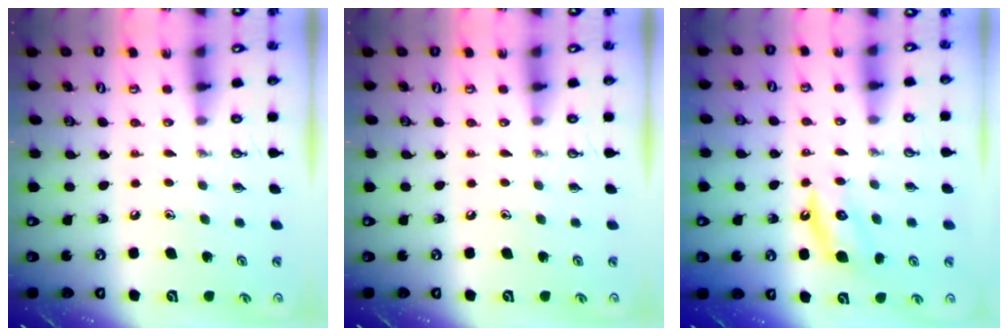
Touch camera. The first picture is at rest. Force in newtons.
{"total": 0.0}
{"total": 5.0, "press": 4.9, "slide": 0.9}